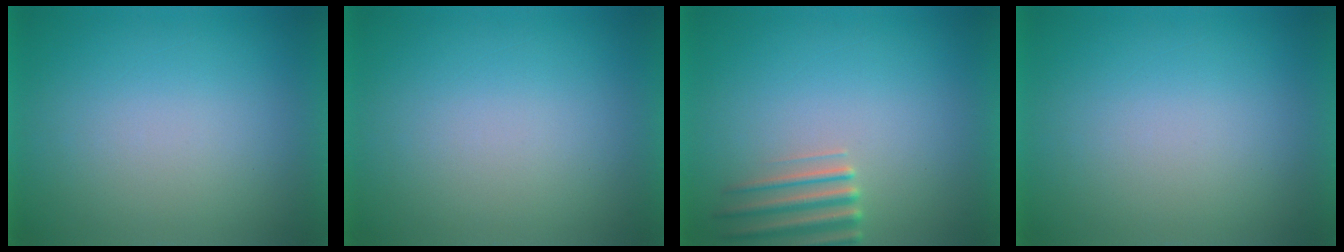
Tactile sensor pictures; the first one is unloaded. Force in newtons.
{"total": 0.0}
{"total": 2.8}
{"total": 0.0}